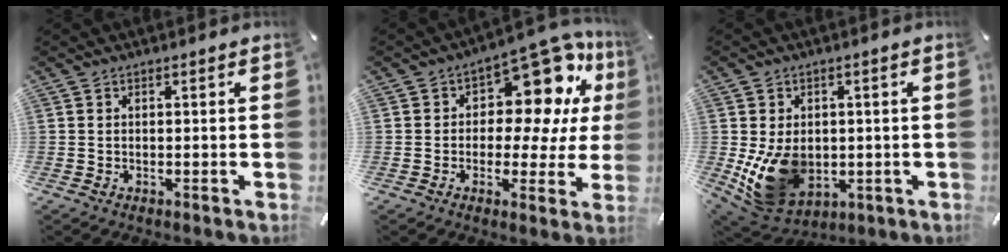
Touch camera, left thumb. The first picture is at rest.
{"total": 16.1, "force": [7.9, 9.0, 10.8], "torque": [-0.139, -0.064, 0.133]}
{"total": 13.3, "force": [-1.8, 10.3, 8.2], "torque": [-0.156, -0.004, -0.028]}